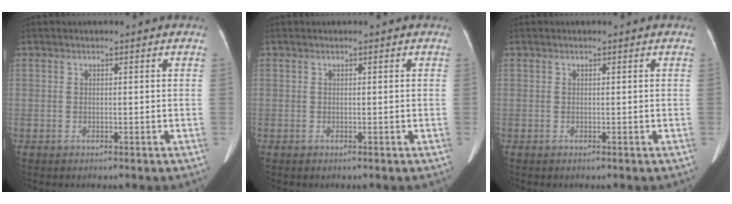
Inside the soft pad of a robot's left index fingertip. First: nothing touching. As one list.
[{"total": 0.0}, {"total": 0.0}]